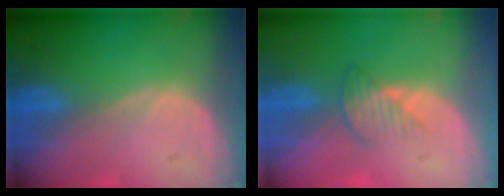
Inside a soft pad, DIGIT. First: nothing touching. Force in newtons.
{"total": 3.1, "press": 2.9, "slide": 1.2}